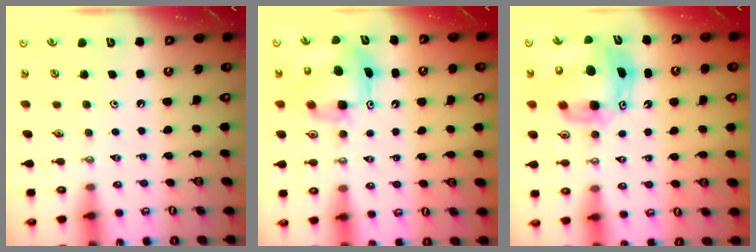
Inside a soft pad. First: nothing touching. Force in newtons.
{"total": 9.1, "press": 9.1, "slide": 0.6}
{"total": 13.8, "press": 13.7, "slide": 1.6}